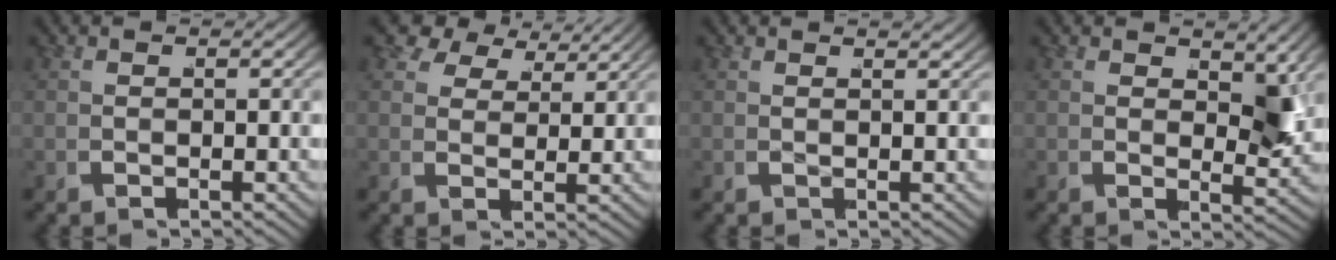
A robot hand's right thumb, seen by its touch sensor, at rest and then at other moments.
{"total": 4.1, "force": [3.3, 1.7, 1.6], "torque": [-0.031, 0.009, 0.050]}
{"total": 1.1, "force": [1.1, -0.2, 0.1], "torque": [0.004, 0.002, 0.017]}
{"total": 2.4, "force": [1.5, 0.9, 1.7], "torque": [-0.018, -0.010, 0.028]}